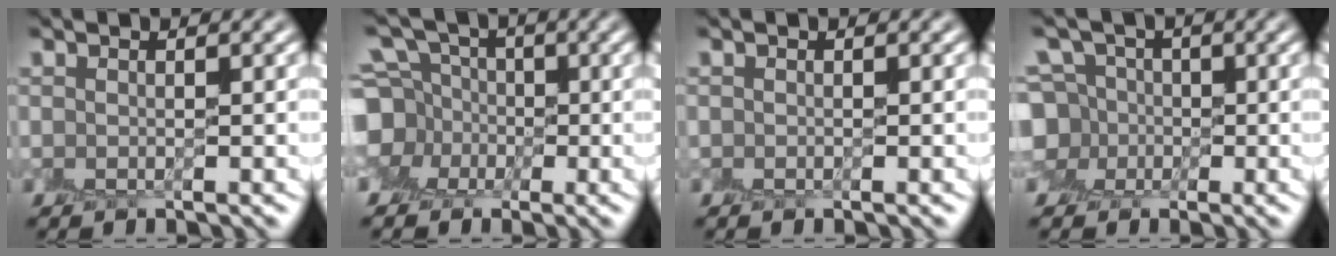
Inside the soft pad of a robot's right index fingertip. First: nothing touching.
{"total": 7.0, "force": [0.0, 6.0, 3.6], "torque": [-0.080, 0.009, -0.014]}
{"total": 0.0}
{"total": 4.7, "force": [-0.5, 4.2, 2.2], "torque": [-0.041, 0.013, -0.027]}